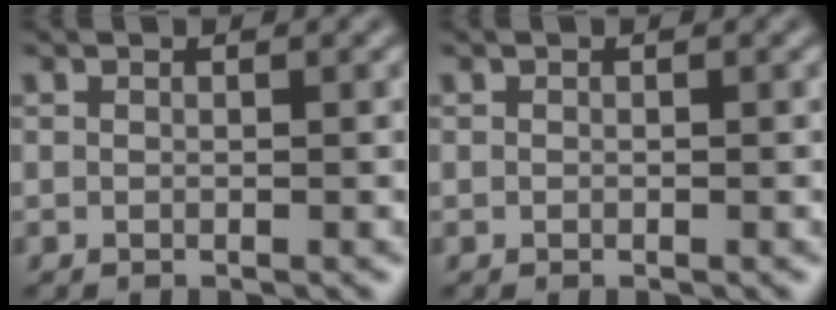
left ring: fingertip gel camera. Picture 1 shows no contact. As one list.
[{"total": 0.0}]